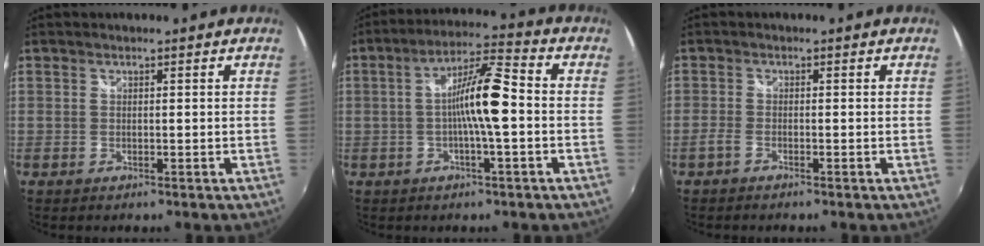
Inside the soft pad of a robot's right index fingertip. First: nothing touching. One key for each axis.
{"total": 10.0, "fx": -1.2, "fy": 1.1, "fz": 9.9, "tx": -0.179, "ty": 0.015, "tz": -0.023}
{"total": 1.6, "fx": -1.3, "fy": 0.4, "fz": 0.9, "tx": -0.027, "ty": -0.001, "tz": -0.031}